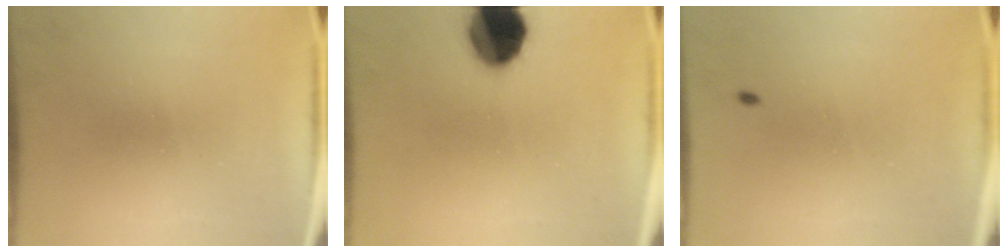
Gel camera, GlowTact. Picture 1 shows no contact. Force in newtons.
{"total": 14.1}
{"total": 0.7}